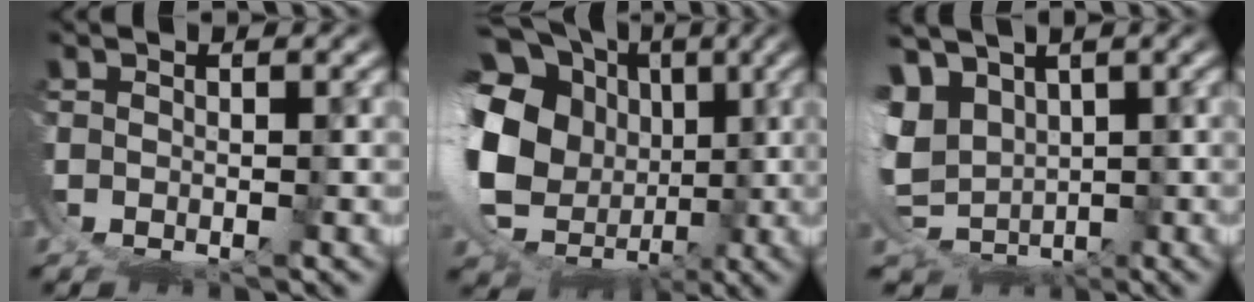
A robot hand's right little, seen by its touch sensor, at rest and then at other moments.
{"total": 15.1, "force": [0.2, 11.5, 9.8], "torque": [-0.189, -0.029, 0.009]}
{"total": 8.1, "force": [-0.7, 6.6, 4.6], "torque": [-0.128, -0.054, 0.012]}